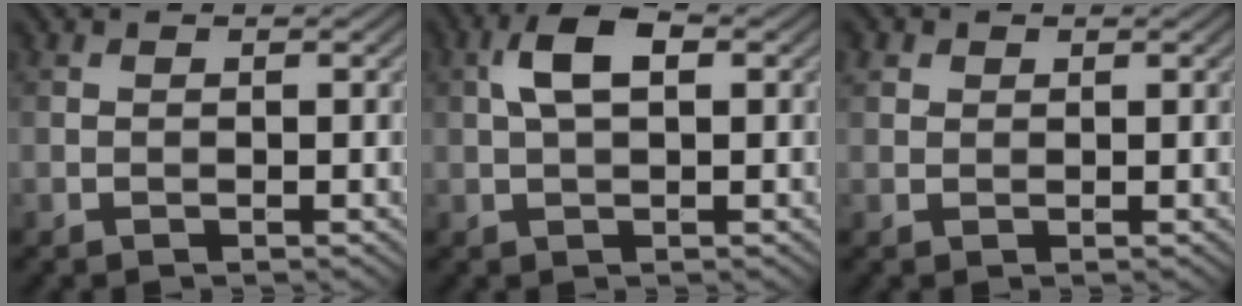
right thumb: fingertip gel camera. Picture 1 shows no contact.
{"total": 4.9, "force": [1.0, 2.3, 4.2], "torque": [-0.090, 0.011, 0.014]}
{"total": 1.2, "force": [0.7, 0.9, 0.3], "torque": [-0.007, 0.003, 0.014]}